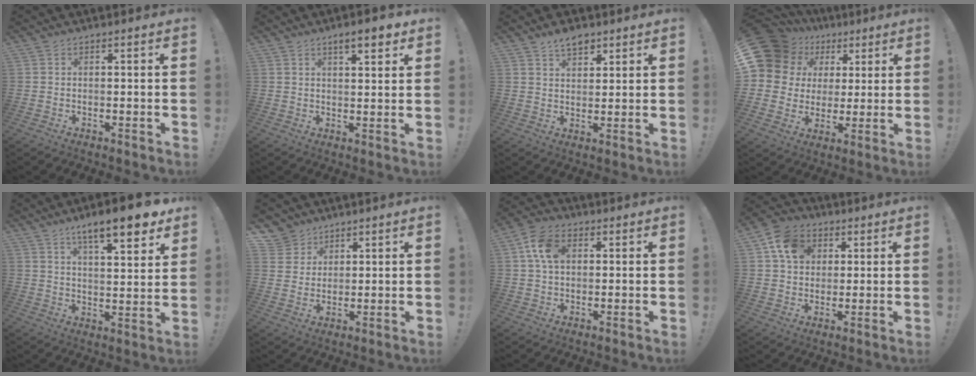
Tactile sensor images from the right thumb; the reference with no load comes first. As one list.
[{"total": 6.1, "force": [3.8, 1.9, 4.4], "torque": [-0.052, -0.020, 0.060]}, {"total": 5.7, "force": [4.2, 2.9, 2.5], "torque": [-0.037, -0.020, 0.077]}, {"total": 15.0, "force": [6.6, 11.9, 6.1], "torque": [-0.107, -0.034, 0.142]}, {"total": 12.2, "force": [8.2, 1.9, 8.8], "torque": [-0.130, -0.054, 0.130]}, {"total": 5.8, "force": [4.1, 4.2, 0.2], "torque": [-0.006, -0.033, 0.080]}, {"total": 9.2, "force": [2.4, 6.5, 6.1], "torque": [-0.110, 0.012, 0.048]}, {"total": 11.4, "force": [4.1, 9.2, 5.4], "torque": [-0.075, -0.007, 0.080]}]